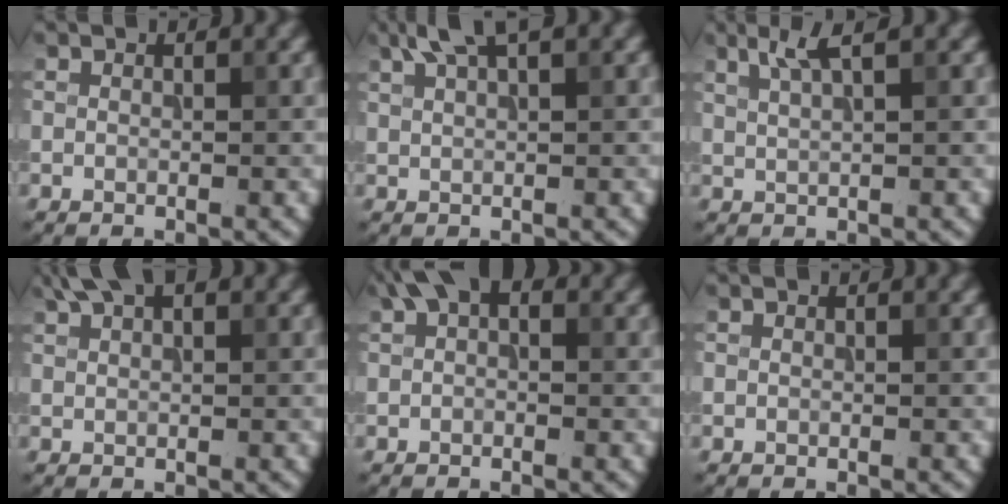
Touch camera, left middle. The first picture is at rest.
{"total": 3.2, "force": [2.1, 0.7, 2.3], "torque": [-0.038, 0.007, 0.039]}
{"total": 2.6, "force": [1.6, 0.4, 2.0], "torque": [-0.032, 0.003, 0.031]}
{"total": 3.1, "force": [2.1, 1.0, 2.0], "torque": [-0.030, 0.007, 0.040]}
{"total": 3.1, "force": [1.4, 1.7, 2.2], "torque": [-0.030, 0.011, 0.014]}
{"total": 0.0}